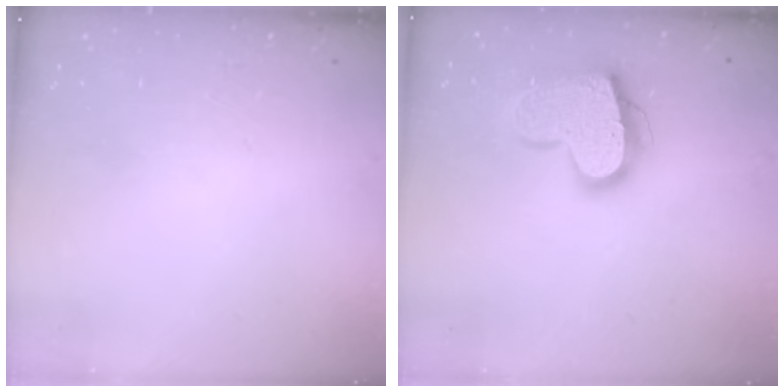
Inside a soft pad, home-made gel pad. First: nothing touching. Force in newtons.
{"total": 17.7, "press": 17.6, "slide": 1.5}